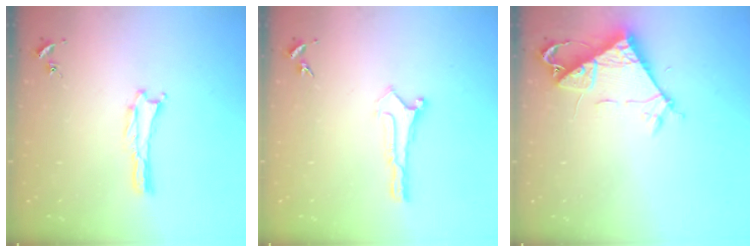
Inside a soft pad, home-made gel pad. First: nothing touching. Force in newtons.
{"total": 0.0}
{"total": 7.3, "press": 7.2, "slide": 0.7}